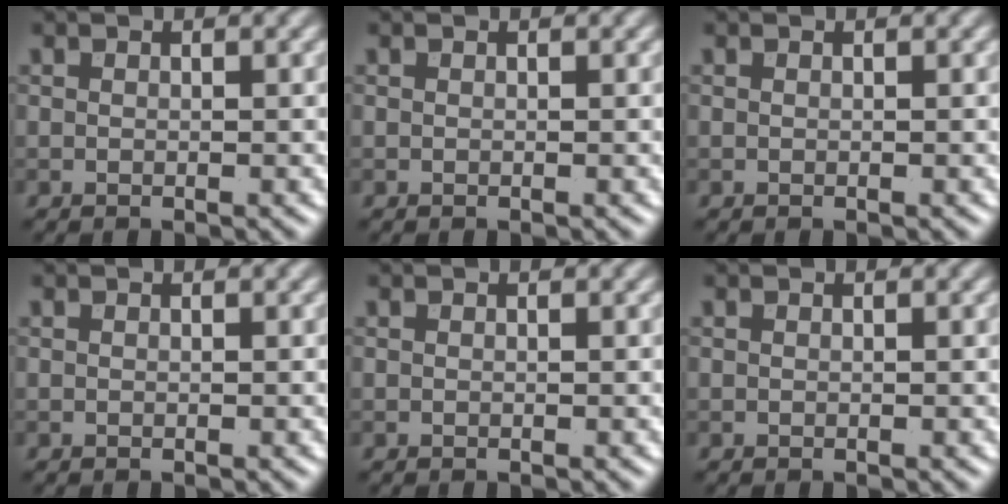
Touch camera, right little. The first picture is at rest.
{"total": 0.0}
{"total": 0.0}
{"total": 0.0}
{"total": 0.0}
{"total": 0.0}